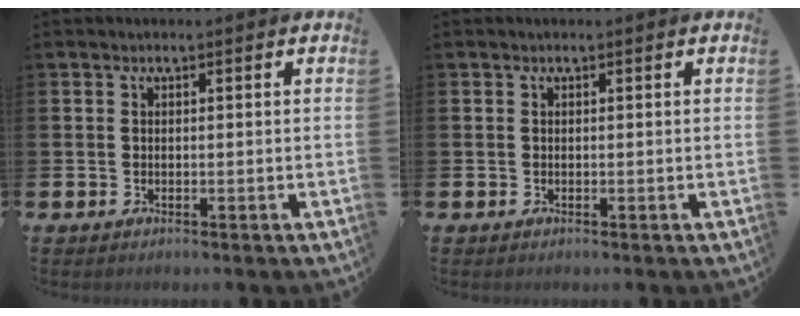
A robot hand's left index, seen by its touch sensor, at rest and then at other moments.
{"total": 0.0}